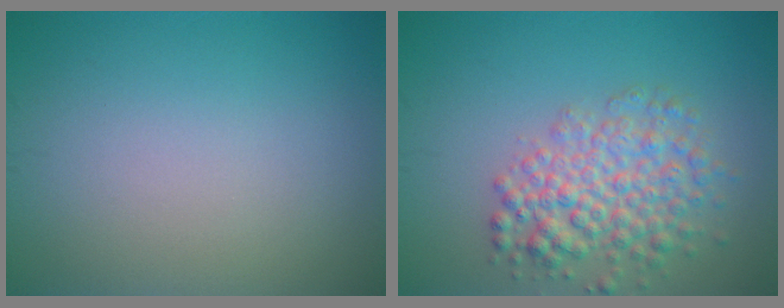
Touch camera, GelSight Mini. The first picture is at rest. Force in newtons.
{"total": 5.1, "press": 5.1, "slide": 0.2}